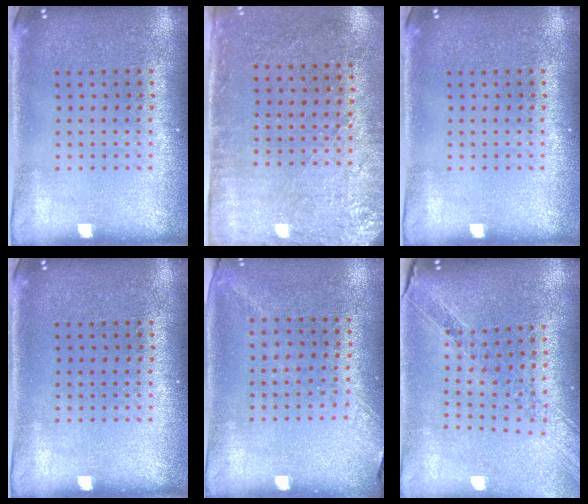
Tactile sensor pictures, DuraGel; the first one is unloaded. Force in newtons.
{"total": 2.9, "press": 2.3, "slide": 1.7}
{"total": 0.0}
{"total": 0.0}
{"total": 1.3, "press": 1.0, "slide": 0.9}
{"total": 1.2, "press": 1.2, "slide": 0.1}